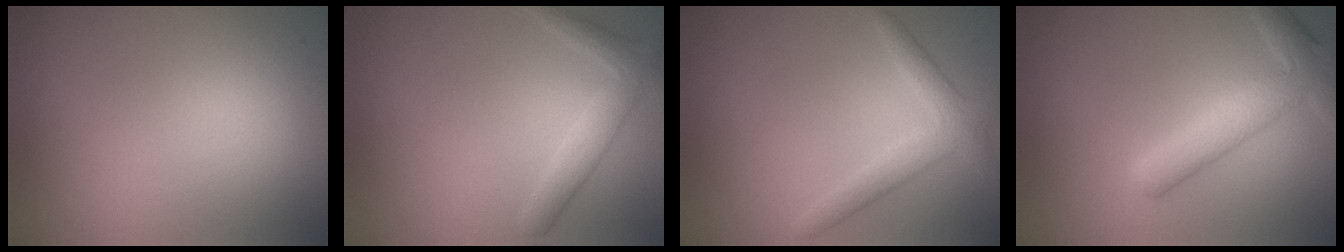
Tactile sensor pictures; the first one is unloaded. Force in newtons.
{"total": 2.3, "press": 2.3, "slide": 0.1}
{"total": 2.6, "press": 2.6, "slide": 0.1}
{"total": 3.8, "press": 3.8, "slide": 0.2}